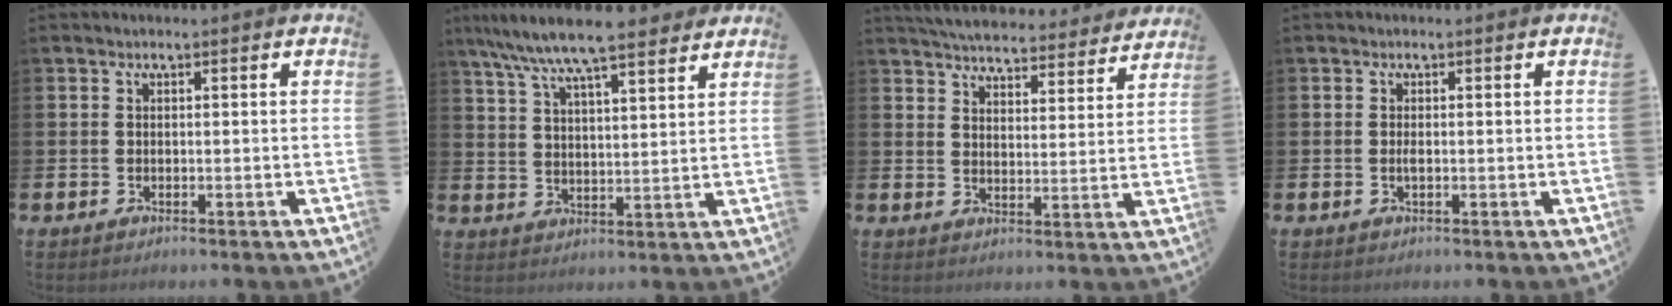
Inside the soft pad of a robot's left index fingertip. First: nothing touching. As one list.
[{"total": 9.0, "force": [8.3, 1.0, 3.3], "torque": [-0.081, -0.040, 0.148]}, {"total": 5.6, "force": [5.5, 0.7, 0.7], "torque": [-0.028, -0.044, 0.094]}, {"total": 0.7, "force": [-0.1, 0.1, 0.7], "torque": [-0.016, -0.002, -0.001]}]